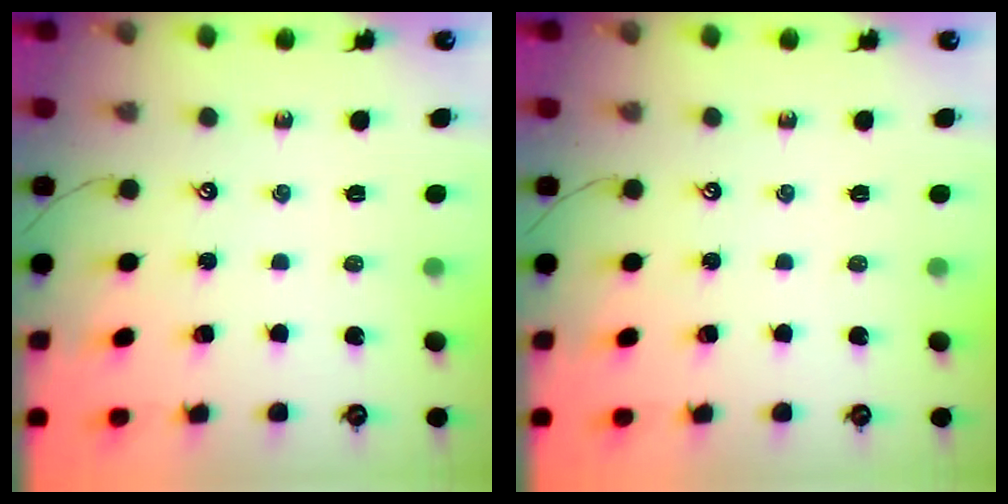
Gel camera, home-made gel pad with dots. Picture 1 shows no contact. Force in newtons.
{"total": 0.0}